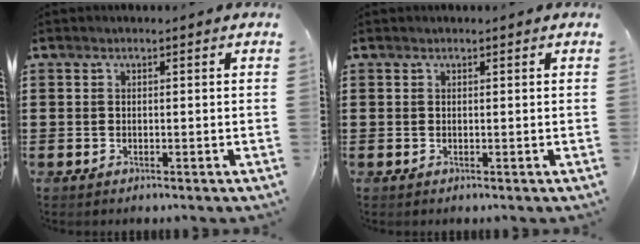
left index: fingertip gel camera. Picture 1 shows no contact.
{"total": 0.0}